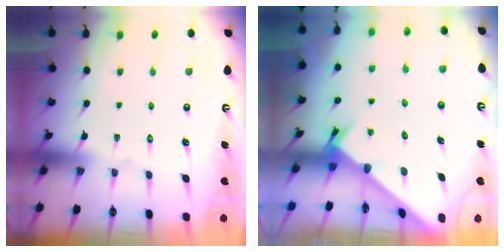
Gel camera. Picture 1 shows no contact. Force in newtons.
{"total": 2.4, "press": 2.4, "slide": 0.1}